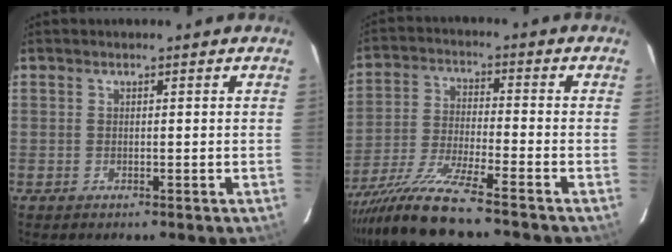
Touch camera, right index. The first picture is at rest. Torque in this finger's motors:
{"motor_torque": [1.16, -0.98, 0.62, 0.14]}